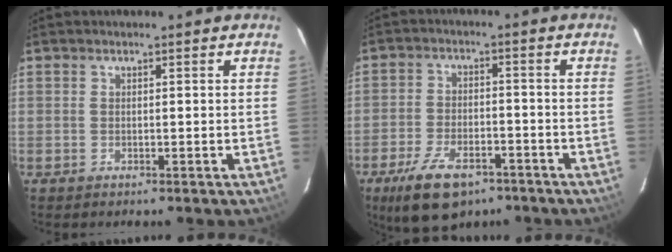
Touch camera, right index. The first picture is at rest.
{"total": 12.1, "force": [-7.8, 5.8, 7.1], "torque": [-0.157, -0.012, -0.128]}